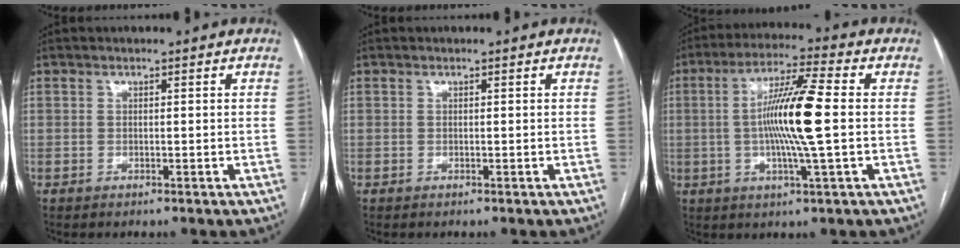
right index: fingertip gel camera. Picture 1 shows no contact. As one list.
[{"total": 0.0}, {"total": 11.9, "force": [-0.2, -0.2, 11.9], "torque": [-0.222, 0.002, -0.009]}]